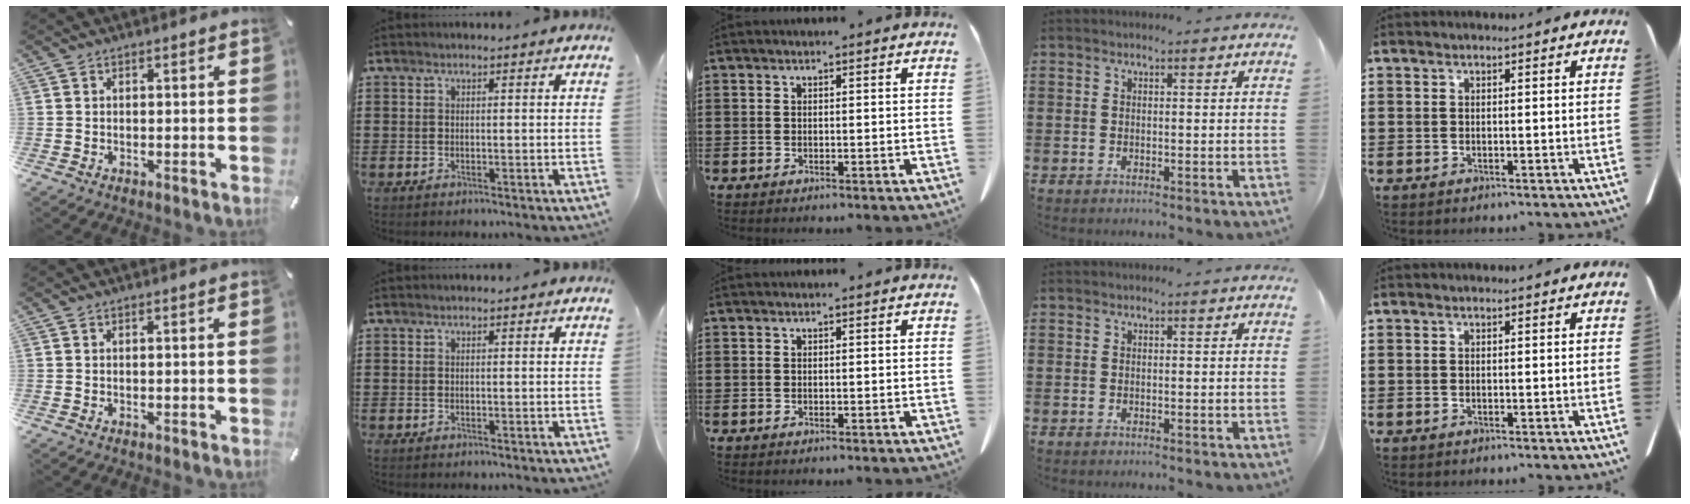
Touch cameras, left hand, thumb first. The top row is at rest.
{}